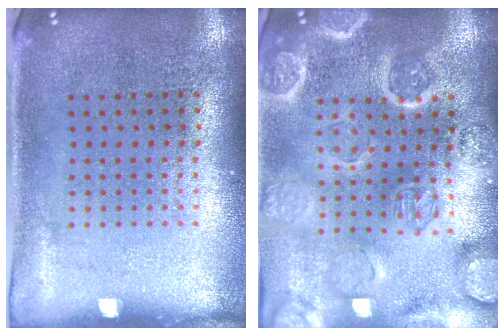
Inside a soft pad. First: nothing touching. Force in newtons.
{"total": 3.9, "press": 3.6, "slide": 1.4}